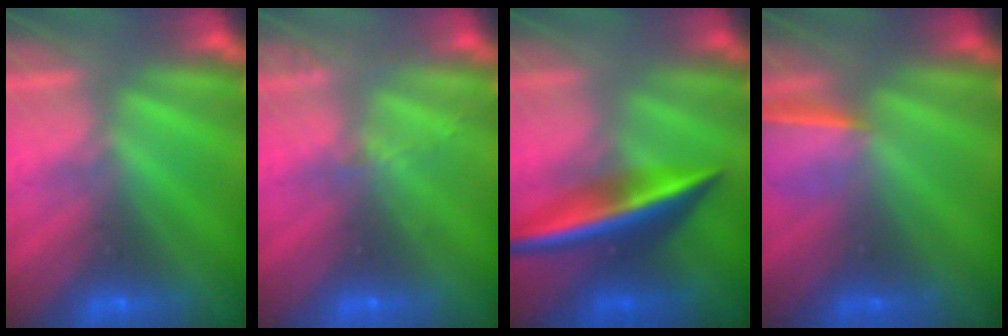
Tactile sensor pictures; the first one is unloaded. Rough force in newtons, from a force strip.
{"total": 2.0}
{"total": 2.5}
{"total": 1.6}